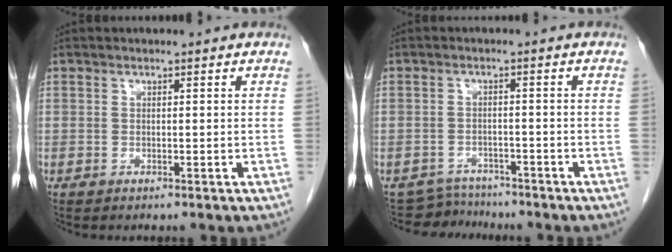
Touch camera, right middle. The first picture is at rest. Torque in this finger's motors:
{"motor_torque": [-0.31, -0.33, -0.19, -0.05]}